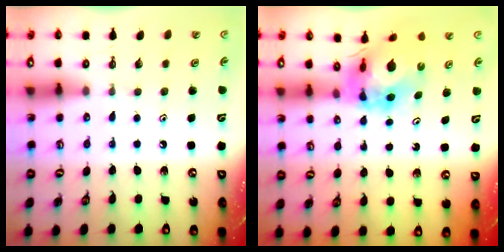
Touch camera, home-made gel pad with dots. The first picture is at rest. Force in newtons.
{"total": 8.5, "press": 8.5, "slide": 1.0}